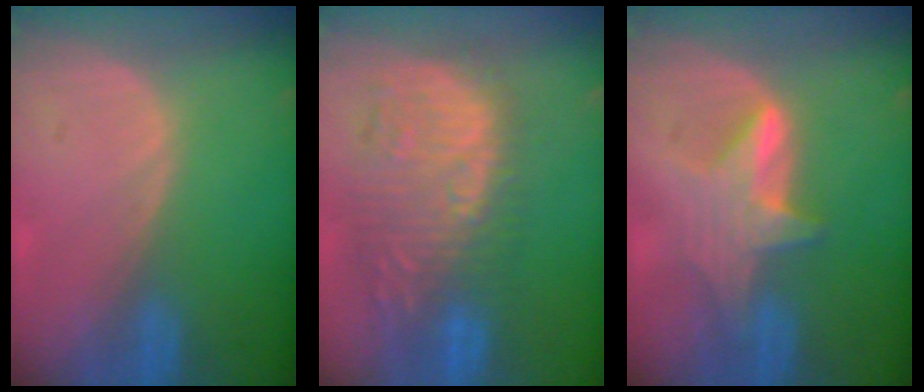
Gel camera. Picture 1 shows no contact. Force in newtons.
{"total": 11.8, "press": 11.1, "slide": 4.0}
{"total": 5.6, "press": 5.6, "slide": 0.4}